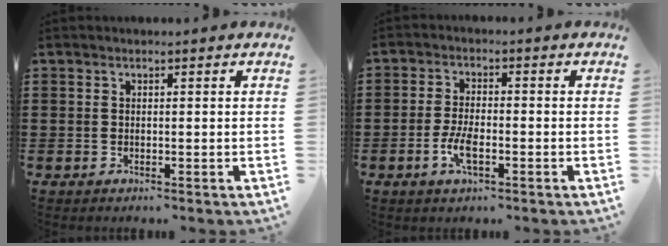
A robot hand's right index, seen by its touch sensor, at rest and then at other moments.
{"total": 4.5, "force": [-1.7, 1.7, 3.8], "torque": [-0.086, -0.002, -0.035]}